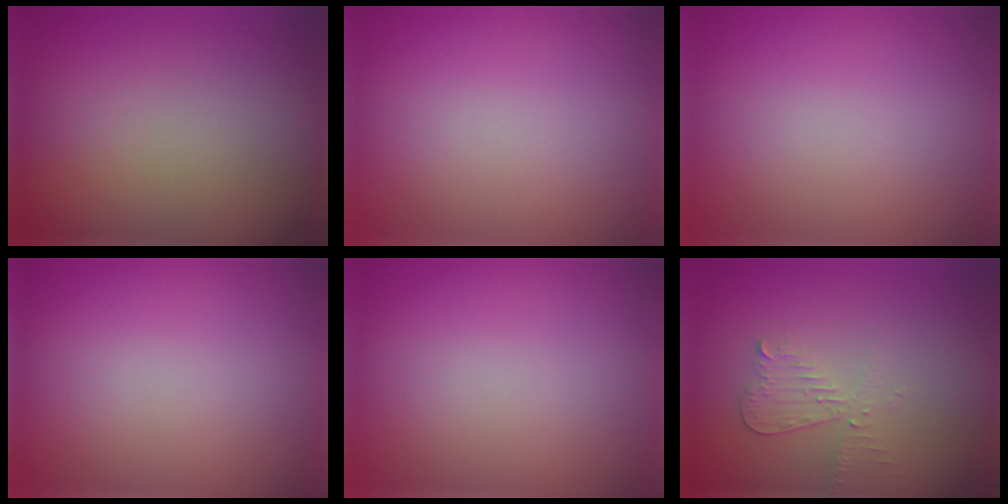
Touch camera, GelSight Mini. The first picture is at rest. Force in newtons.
{"total": 0.0}
{"total": 0.0}
{"total": 0.0}
{"total": 0.0}
{"total": 2.2, "press": 2.2, "slide": 0.2}